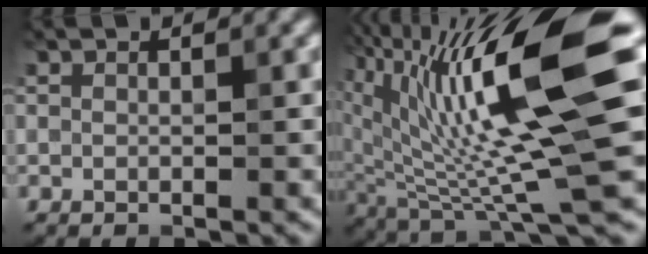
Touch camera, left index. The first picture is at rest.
{"total": 16.8, "force": [4.2, 4.1, 15.7], "torque": [-0.269, -0.003, 0.077]}